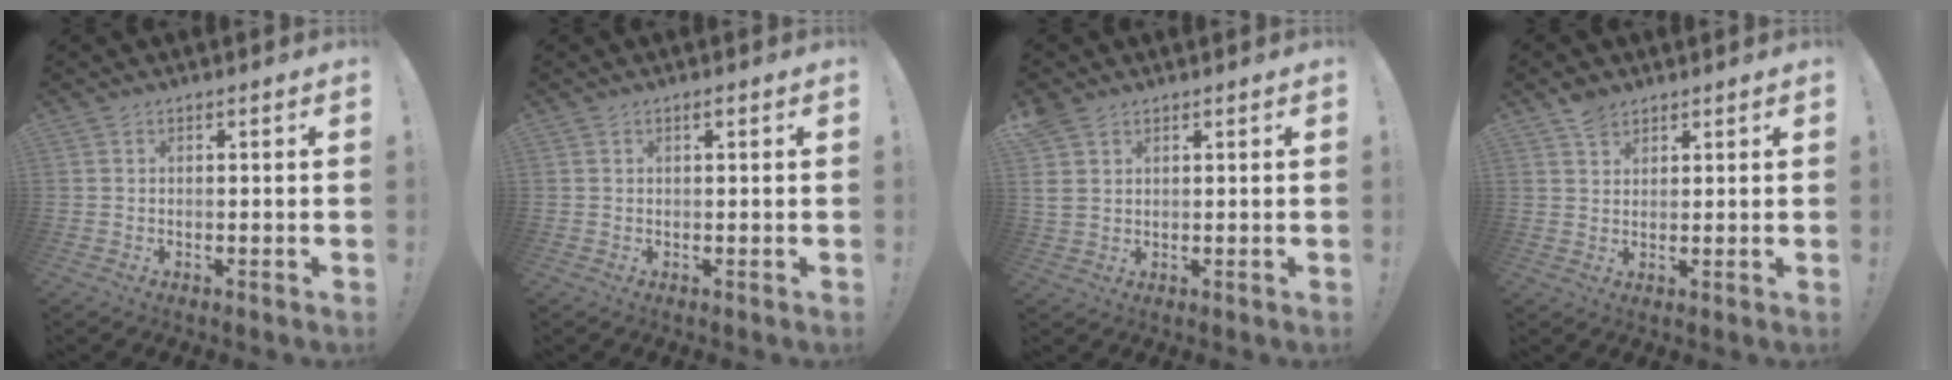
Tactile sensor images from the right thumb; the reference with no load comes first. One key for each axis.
{"total": 0.8, "fx": 0.5, "fy": 0.2, "fz": 0.6, "tx": -0.007, "ty": -0.001, "tz": 0.007}
{"total": 4.7, "fx": 2.8, "fy": 3.0, "fz": 2.3, "tx": -0.038, "ty": -0.006, "tz": 0.057}
{"total": 4.2, "fx": 3.3, "fy": 2.4, "fz": 1.1, "tx": -0.006, "ty": -0.015, "tz": 0.061}